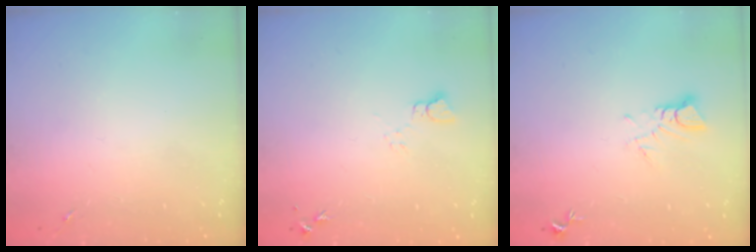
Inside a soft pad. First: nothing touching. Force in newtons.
{"total": 3.7, "press": 3.7, "slide": 0.4}
{"total": 3.8, "press": 3.7, "slide": 0.2}